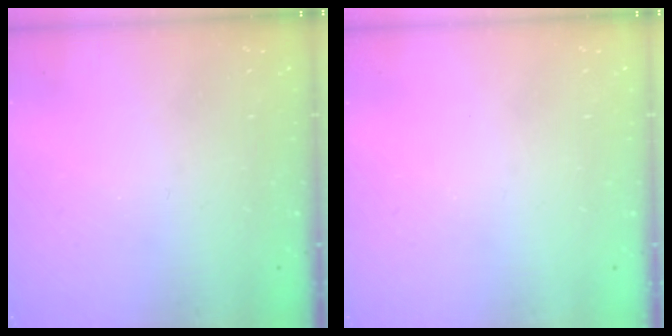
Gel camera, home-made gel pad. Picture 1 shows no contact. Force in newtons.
{"total": 0.0}